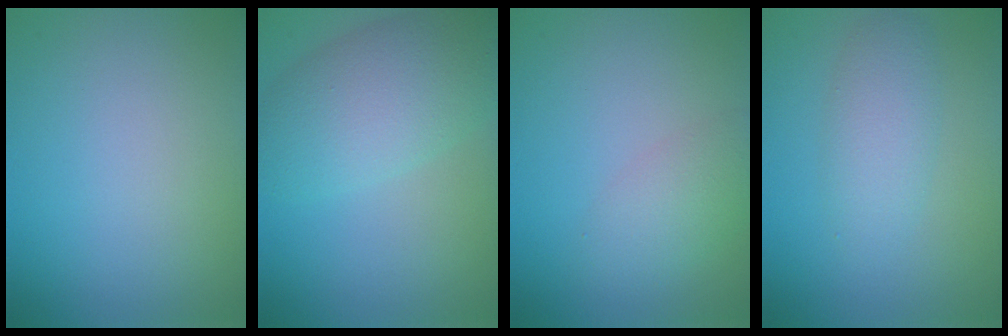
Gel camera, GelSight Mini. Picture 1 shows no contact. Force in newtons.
{"total": 6.5, "press": 6.5, "slide": 0.2}
{"total": 2.6, "press": 2.6, "slide": 0.1}
{"total": 2.9, "press": 2.9, "slide": 0.1}